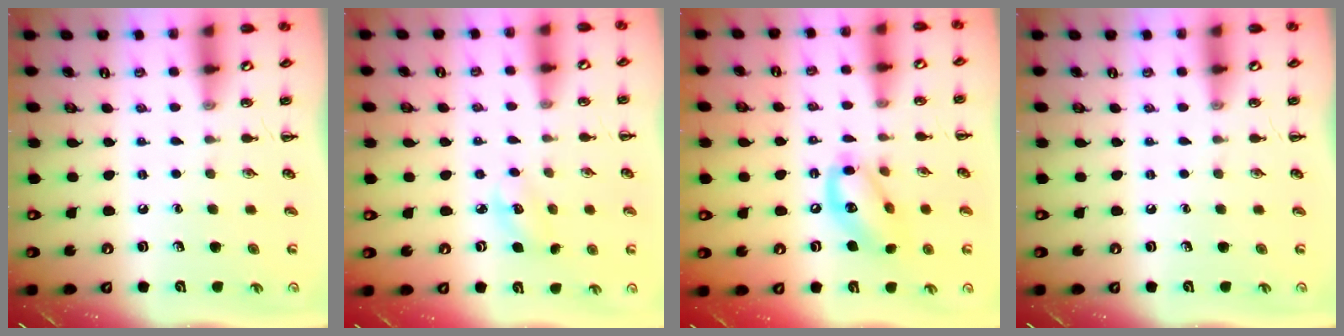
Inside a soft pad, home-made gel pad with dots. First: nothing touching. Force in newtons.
{"total": 3.8, "press": 3.7, "slide": 1.0}
{"total": 13.5, "press": 13.2, "slide": 2.9}
{"total": 0.0}